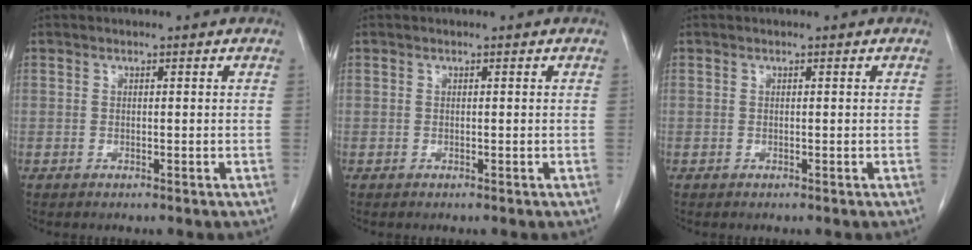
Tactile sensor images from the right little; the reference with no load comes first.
{"total": 0.0}
{"total": 0.0}